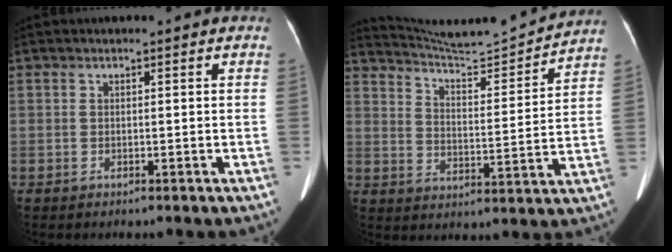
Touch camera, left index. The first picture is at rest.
{"total": 14.5, "force": [14.2, -1.1, 2.9], "torque": [-0.059, -0.028, 0.212]}